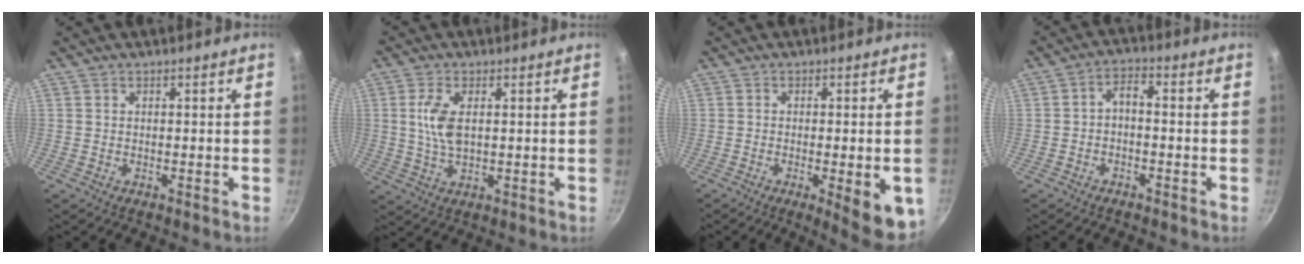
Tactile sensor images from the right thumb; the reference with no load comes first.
{"total": 6.4, "force": [1.0, 3.2, 5.5], "torque": [-0.110, 0.000, 0.021]}
{"total": 9.8, "force": [-2.9, 2.5, 9.0], "torque": [-0.099, 0.001, -0.032]}
{"total": 3.4, "force": [-1.3, 1.8, 2.6], "torque": [-0.044, 0.027, -0.023]}